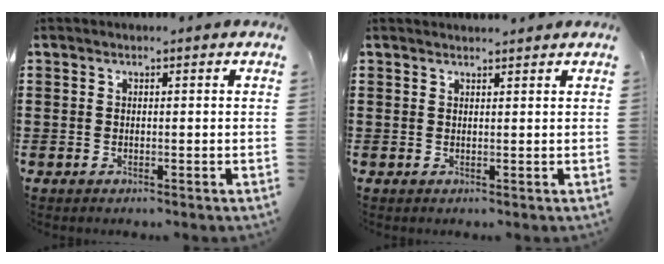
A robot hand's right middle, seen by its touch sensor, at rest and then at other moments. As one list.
[{"total": 1.2, "force": [1.2, -0.1, 0.1], "torque": [-0.003, -0.003, 0.022]}]